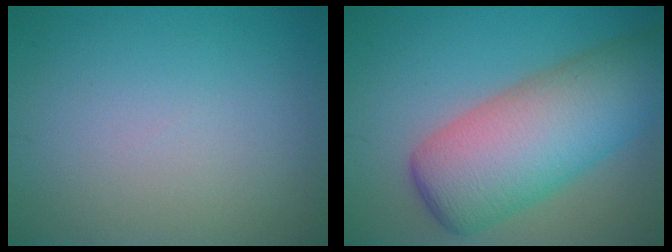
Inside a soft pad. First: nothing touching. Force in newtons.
{"total": 10.3, "press": 10.3, "slide": 0.4}